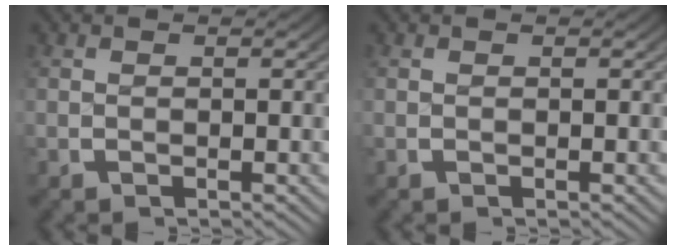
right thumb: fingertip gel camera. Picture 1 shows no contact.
{"total": 0.0}